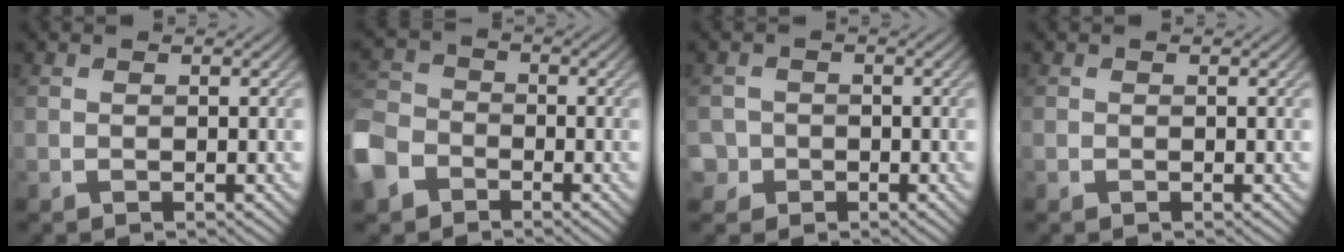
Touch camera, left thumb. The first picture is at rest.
{"total": 8.0, "force": [-4.5, 5.7, 3.5], "torque": [-0.109, -0.015, -0.112]}
{"total": 2.8, "force": [-1.1, 2.6, 0.2], "torque": [-0.004, 0.001, -0.030]}
{"total": 0.0}